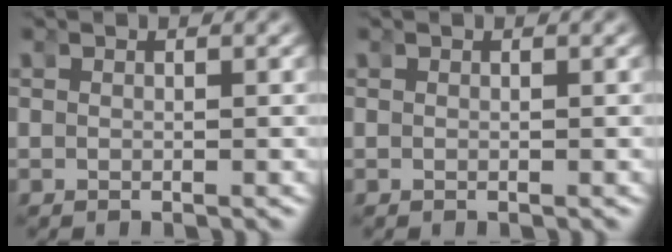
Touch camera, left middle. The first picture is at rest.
{"total": 0.0}